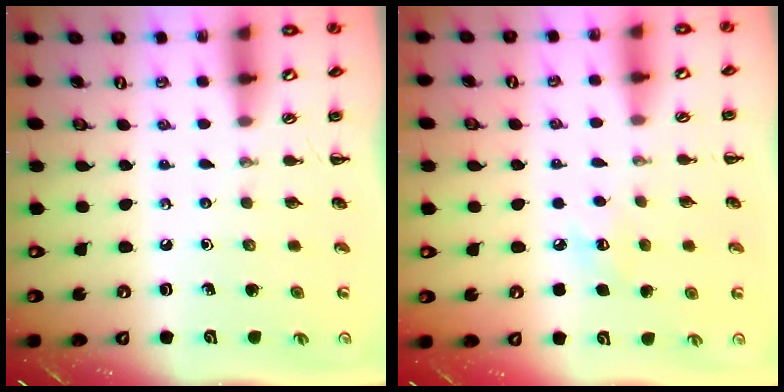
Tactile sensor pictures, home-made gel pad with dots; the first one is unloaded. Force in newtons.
{"total": 6.4, "press": 6.1, "slide": 1.8}